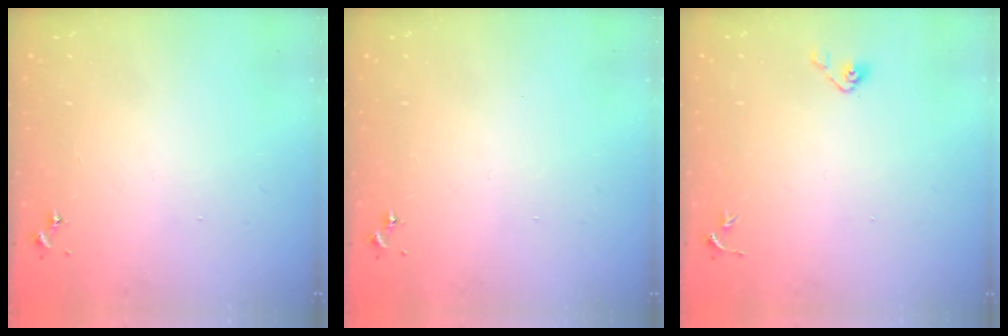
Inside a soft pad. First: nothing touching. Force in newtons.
{"total": 0.0}
{"total": 3.4, "press": 3.3, "slide": 0.9}